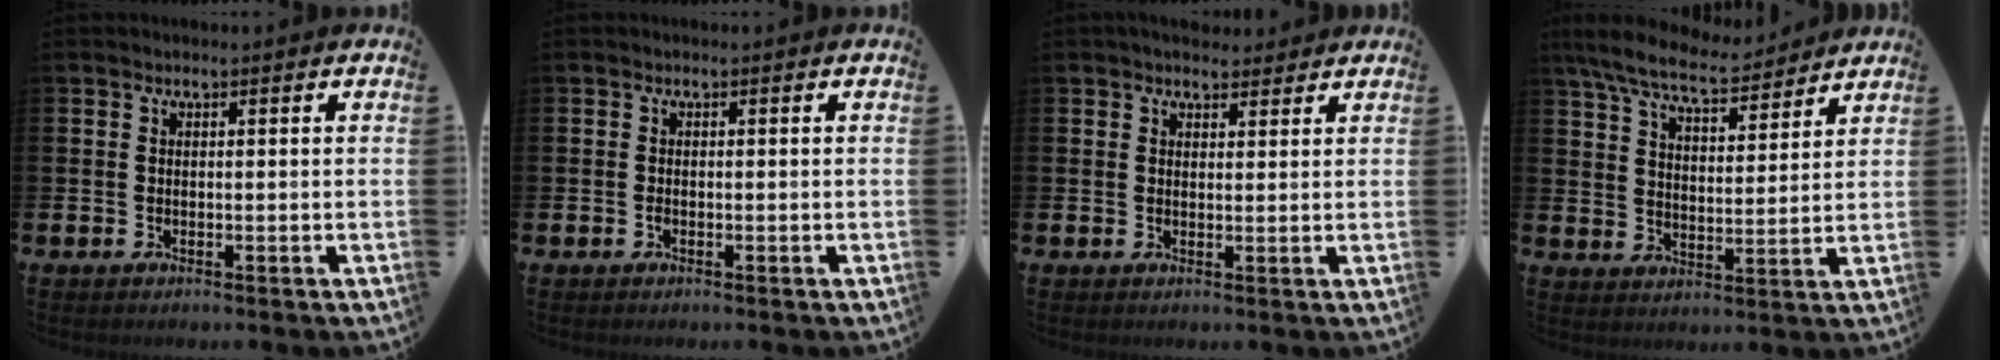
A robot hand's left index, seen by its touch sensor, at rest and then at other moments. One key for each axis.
{"total": 0.6, "fx": -0.2, "fy": 0.3, "fz": 0.4, "tx": -0.007, "ty": 0.000, "tz": -0.006}
{"total": 2.9, "fx": 2.7, "fy": 0.9, "fz": 0.1, "tx": 0.004, "ty": -0.011, "tz": 0.048}
{"total": 8.1, "fx": 7.4, "fy": 1.3, "fz": 2.9, "tx": -0.087, "ty": -0.035, "tz": 0.133}